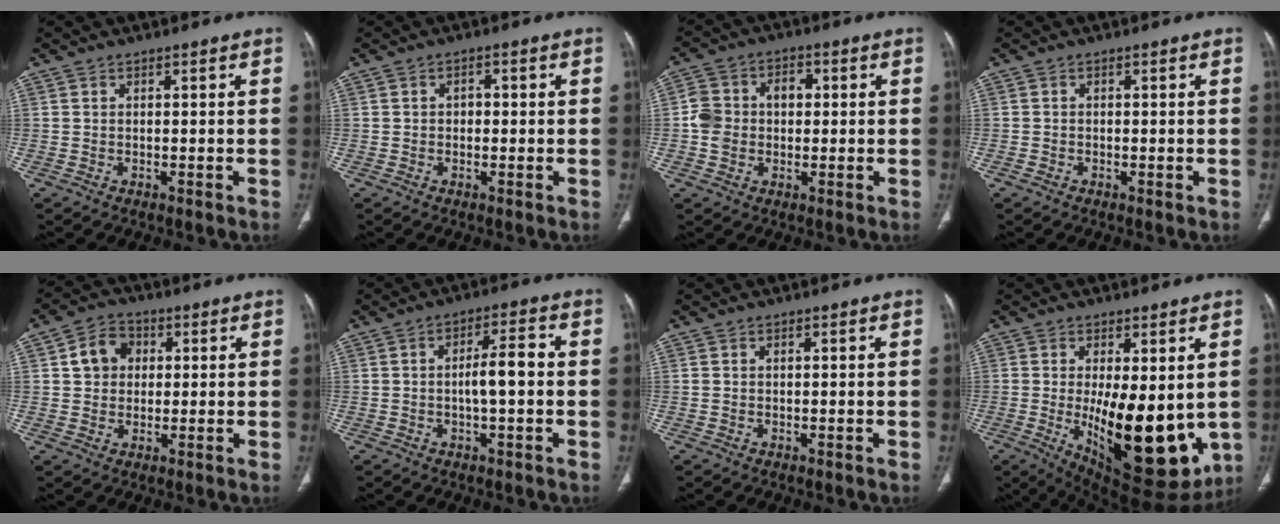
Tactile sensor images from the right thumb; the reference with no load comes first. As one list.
[{"total": 1.7, "force": [0.0, 1.3, 1.1], "torque": [-0.010, 0.005, -0.003]}, {"total": 7.6, "force": [0.1, 6.3, 4.3], "torque": [-0.064, 0.026, -0.003]}, {"total": 0.6, "force": [-0.3, 0.5, 0.2], "torque": [-0.002, 0.001, -0.006]}, {"total": 6.8, "force": [1.5, 5.7, 3.4], "torque": [-0.039, 0.006, 0.020]}, {"total": 6.0, "force": [-0.5, 1.8, 5.7], "torque": [-0.099, 0.019, -0.013]}, {"total": 0.0}, {"total": 19.9, "force": [-2.1, 8.3, 17.9], "torque": [-0.239, -0.037, -0.001]}]